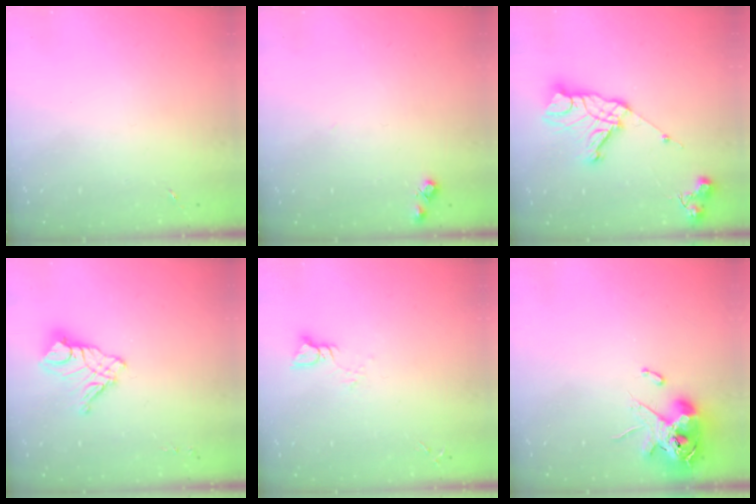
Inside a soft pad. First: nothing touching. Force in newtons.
{"total": 6.6, "press": 6.6, "slide": 0.6}
{"total": 15.6, "press": 15.6, "slide": 1.2}
{"total": 12.6, "press": 12.6, "slide": 1.2}
{"total": 3.8, "press": 3.8, "slide": 0.4}
{"total": 12.6, "press": 12.4, "slide": 2.1}